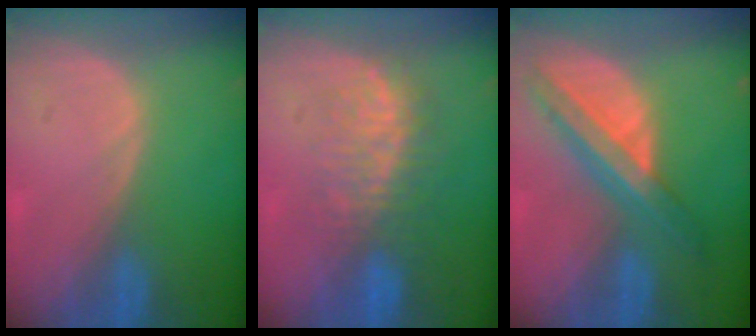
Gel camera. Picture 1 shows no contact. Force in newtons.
{"total": 7.8, "press": 7.6, "slide": 2.1}
{"total": 8.2, "press": 6.9, "slide": 4.5}